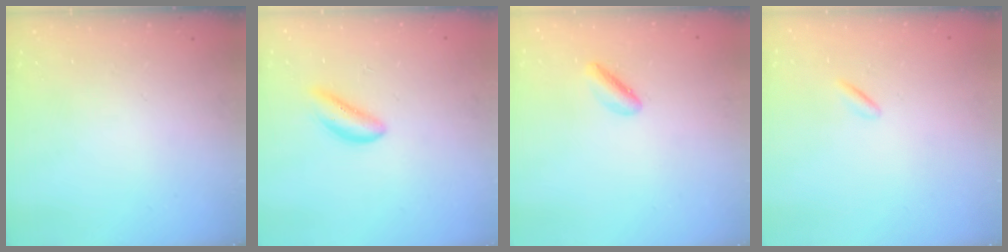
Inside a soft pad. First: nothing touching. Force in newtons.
{"total": 3.5, "press": 3.3, "slide": 1.0}
{"total": 2.0, "press": 2.0, "slide": 0.3}
{"total": 0.5, "press": 0.4, "slide": 0.4}